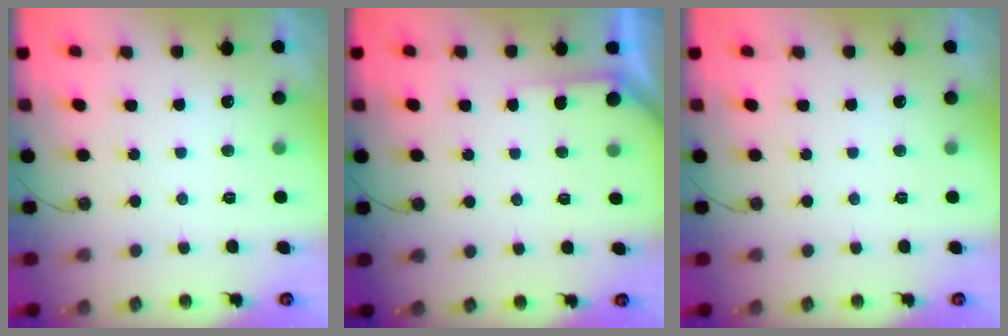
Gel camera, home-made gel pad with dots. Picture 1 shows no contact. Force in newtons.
{"total": 3.6, "press": 3.6, "slide": 0.3}
{"total": 0.0}